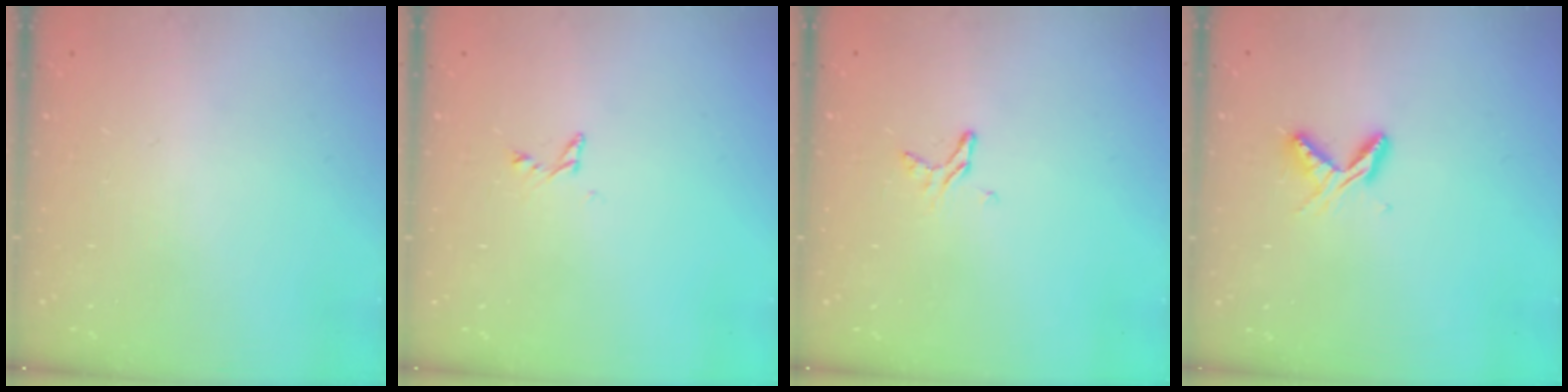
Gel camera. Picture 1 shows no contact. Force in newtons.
{"total": 3.7, "press": 3.7, "slide": 0.3}
{"total": 4.8, "press": 4.8, "slide": 0.4}
{"total": 5.7, "press": 5.7, "slide": 0.6}